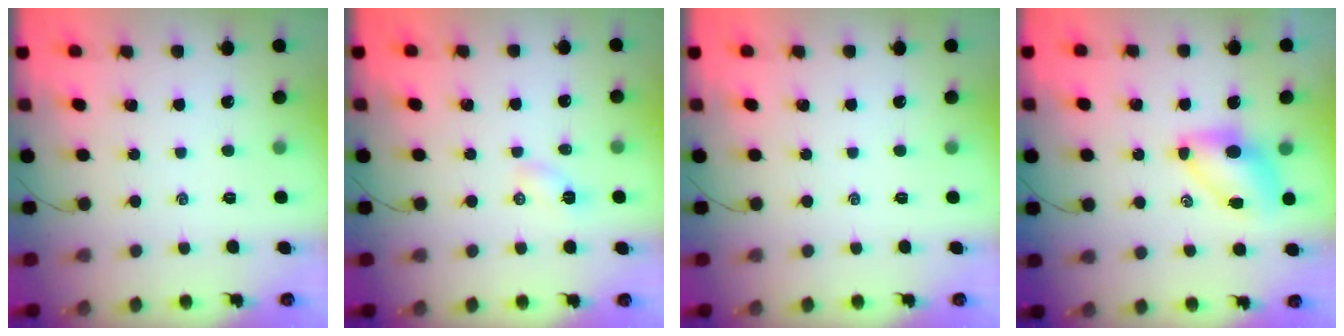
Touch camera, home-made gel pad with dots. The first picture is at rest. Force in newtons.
{"total": 2.9, "press": 2.7, "slide": 1.0}
{"total": 0.0}
{"total": 7.0, "press": 7.0, "slide": 0.9}